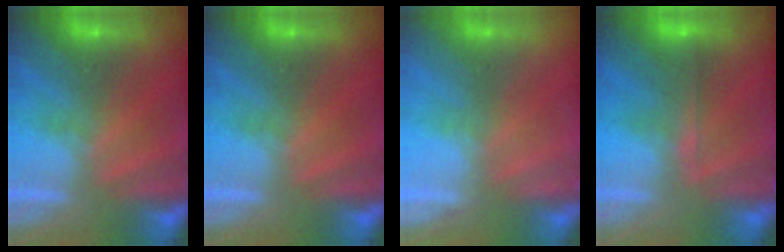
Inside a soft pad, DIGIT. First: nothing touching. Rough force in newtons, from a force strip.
{"total": 0.0}
{"total": 2.2}
{"total": 2.5}